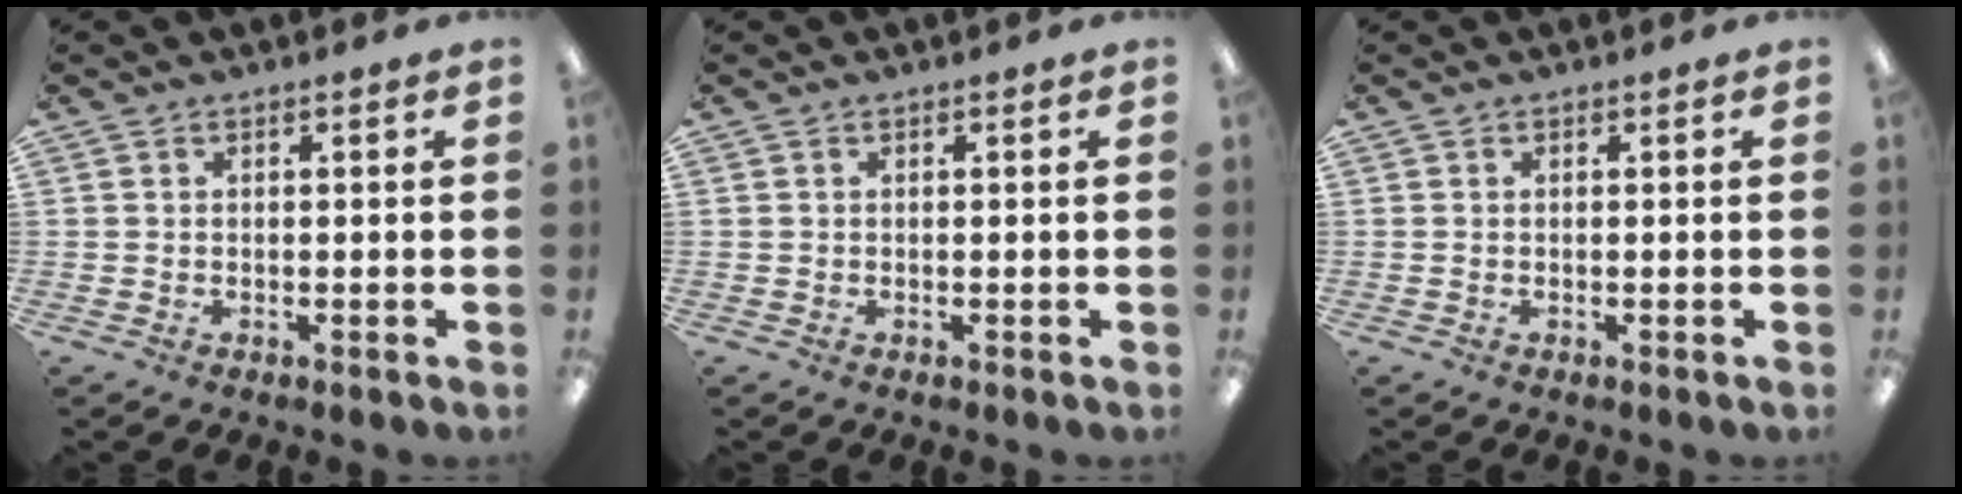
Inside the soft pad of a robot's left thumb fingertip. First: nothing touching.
{"total": 0.0}
{"total": 0.0}